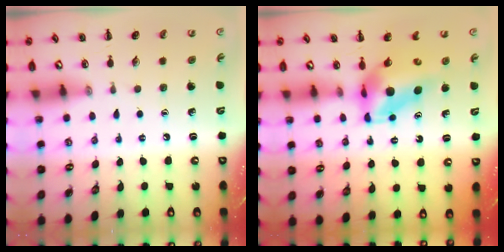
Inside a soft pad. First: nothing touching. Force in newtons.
{"total": 6.8, "press": 6.6, "slide": 1.6}